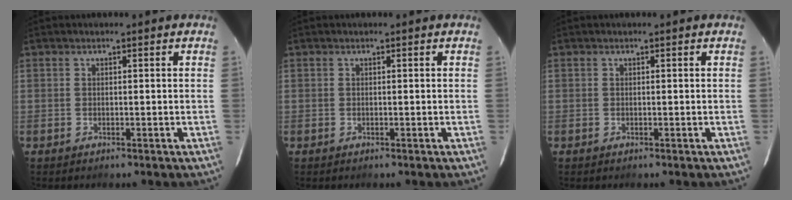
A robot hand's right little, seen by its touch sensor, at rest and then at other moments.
{"total": 0.0}
{"total": 0.0}